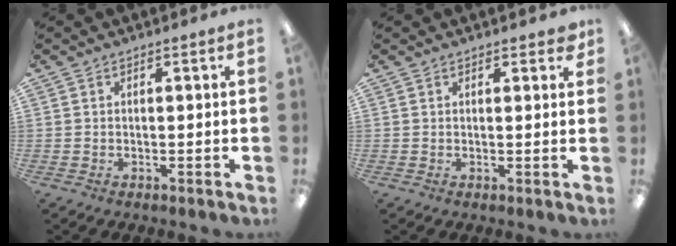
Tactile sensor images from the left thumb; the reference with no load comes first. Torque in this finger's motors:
{"motor_torque": [-0.18, -0.06, -0.52, 0.03, 0.03]}